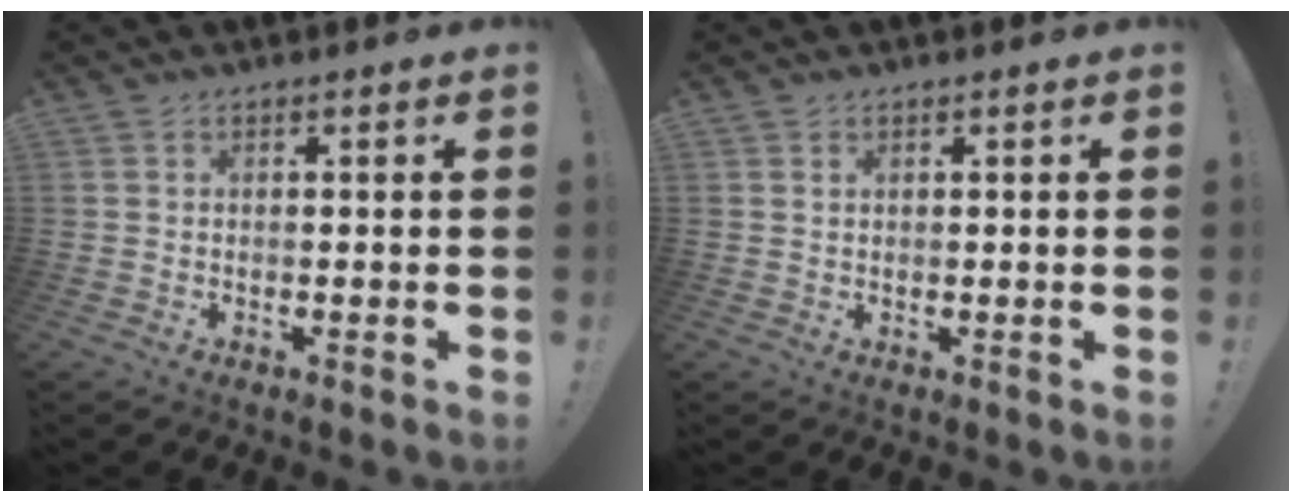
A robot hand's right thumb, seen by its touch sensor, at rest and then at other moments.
{"total": 0.8, "force": [0.6, 0.5, 0.3], "torque": [0.001, -0.002, 0.011]}